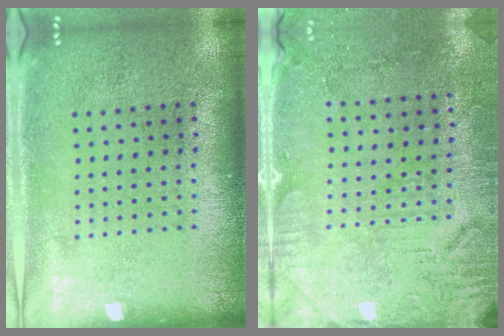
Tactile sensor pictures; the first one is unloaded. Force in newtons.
{"total": 2.9, "press": 2.7, "slide": 1.1}